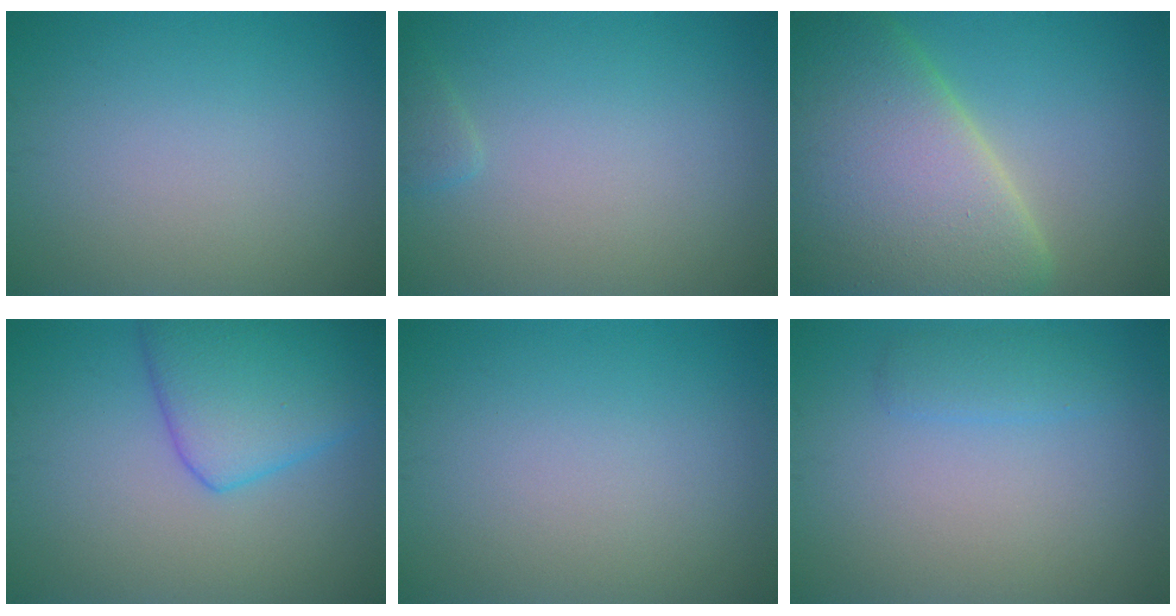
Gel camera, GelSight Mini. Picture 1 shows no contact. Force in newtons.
{"total": 0.9, "press": 0.9, "slide": 0.1}
{"total": 14.2, "press": 14.2, "slide": 0.8}
{"total": 6.5, "press": 6.5, "slide": 0.3}
{"total": 0.0}
{"total": 1.5, "press": 1.5, "slide": 0.1}